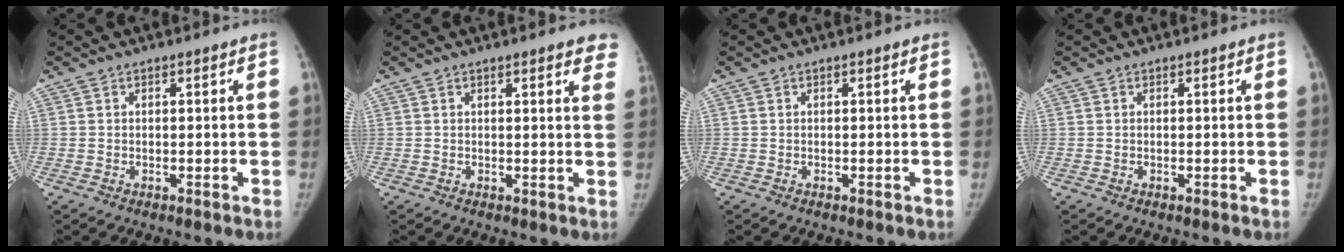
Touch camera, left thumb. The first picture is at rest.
{"total": 6.5, "force": [4.7, 1.4, 4.2], "torque": [-0.022, -0.010, 0.046]}
{"total": 0.0}
{"total": 0.0}